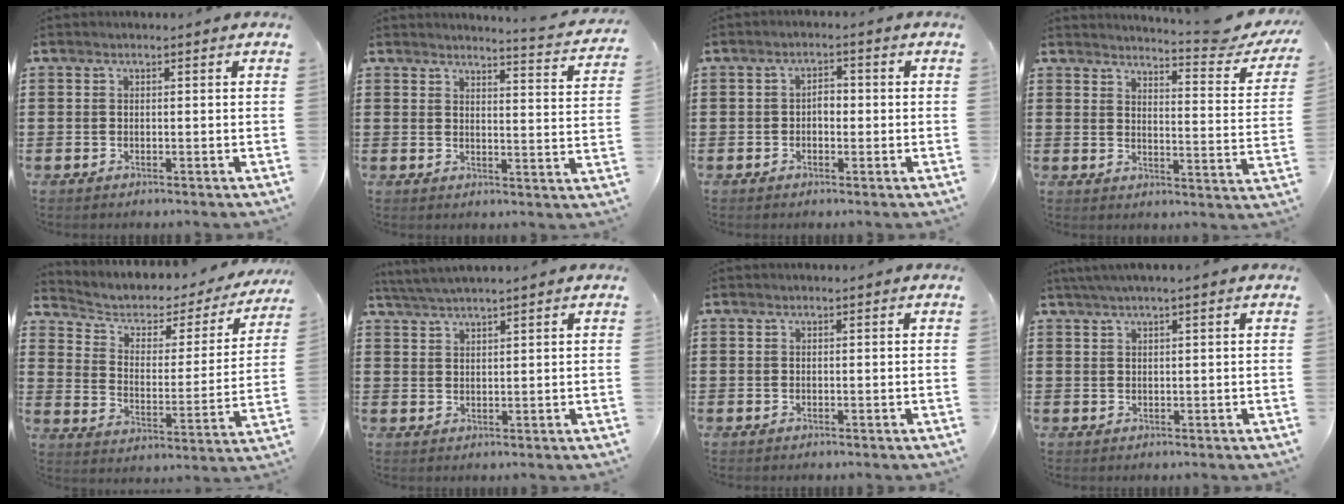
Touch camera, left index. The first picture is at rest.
{"total": 3.3, "force": [3.1, -0.8, 0.7], "torque": [-0.021, -0.032, 0.051]}
{"total": 2.1, "force": [-0.3, 1.0, 1.9], "torque": [-0.037, 0.002, -0.006]}
{"total": 5.2, "force": [4.6, -0.5, 2.4], "torque": [-0.045, -0.042, 0.070]}
{"total": 3.6, "force": [2.4, 2.3, 1.6], "torque": [-0.049, -0.017, 0.033]}
{"total": 2.5, "force": [2.4, -0.5, 0.6], "torque": [-0.018, -0.006, 0.047]}
{"total": 0.0}
{"total": 1.7, "force": [1.3, -0.2, 1.1], "torque": [-0.022, -0.001, 0.025]}